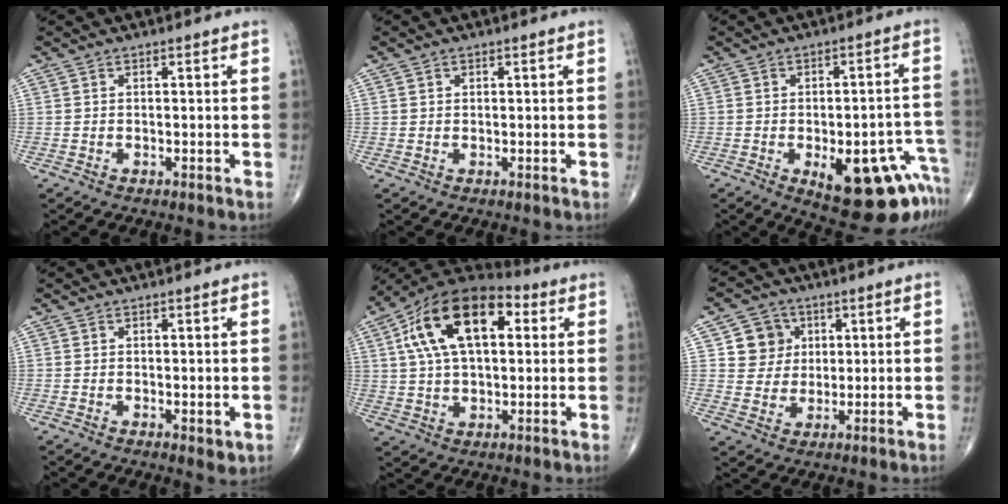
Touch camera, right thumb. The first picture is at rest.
{"total": 0.5, "force": [0.3, 0.4, 0.1], "torque": [0.001, -0.001, 0.004]}
{"total": 18.0, "force": [-8.0, 7.4, 14.4], "torque": [-0.111, 0.040, -0.085]}
{"total": 2.0, "force": [0.0, 0.9, 1.8], "torque": [-0.023, -0.008, 0.001]}
{"total": 20.0, "force": [5.7, 10.8, 15.9], "torque": [-0.266, 0.019, 0.085]}
{"total": 7.2, "force": [2.2, 6.7, 1.6], "torque": [0.007, -0.003, 0.038]}